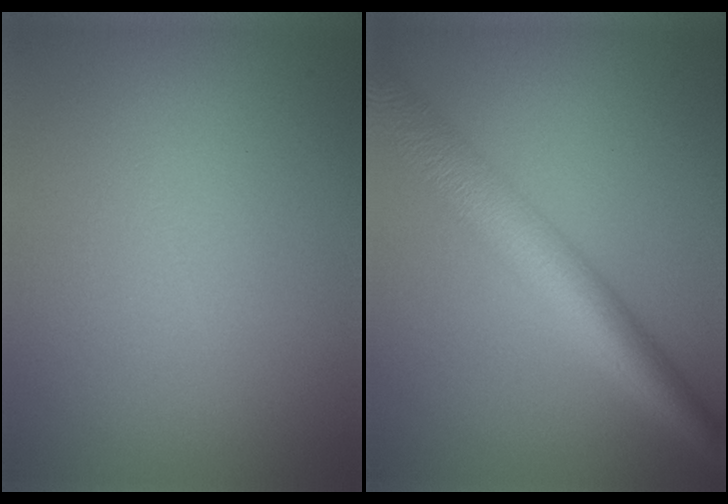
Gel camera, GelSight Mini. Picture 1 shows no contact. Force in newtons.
{"total": 6.4, "press": 6.4, "slide": 0.2}